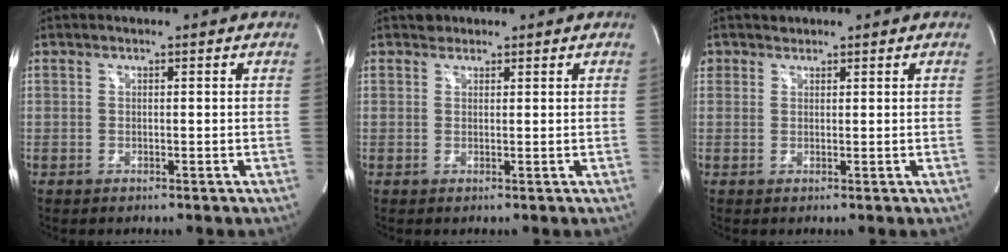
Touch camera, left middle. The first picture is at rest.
{"total": 1.1, "force": [0.9, 0.7, -0.1], "torque": [0.002, 0.003, 0.010]}
{"total": 1.4, "force": [1.0, 1.0, -0.1], "torque": [0.007, 0.005, 0.014]}